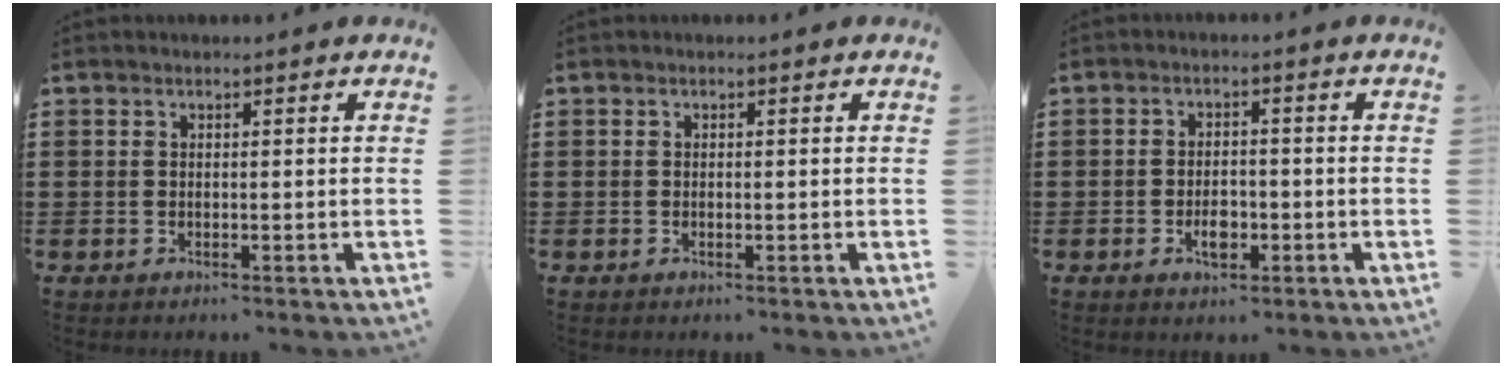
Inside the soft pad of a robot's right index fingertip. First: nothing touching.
{"total": 0.0}
{"total": 3.7, "force": [-1.3, 2.0, 2.8], "torque": [-0.043, 0.001, -0.023]}